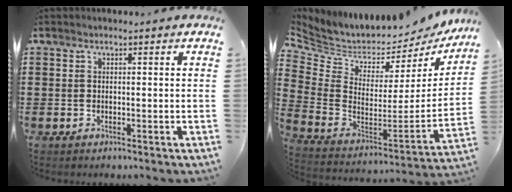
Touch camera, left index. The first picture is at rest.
{"total": 3.9, "force": [3.4, 1.6, 1.3], "torque": [-0.059, -0.052, 0.050]}